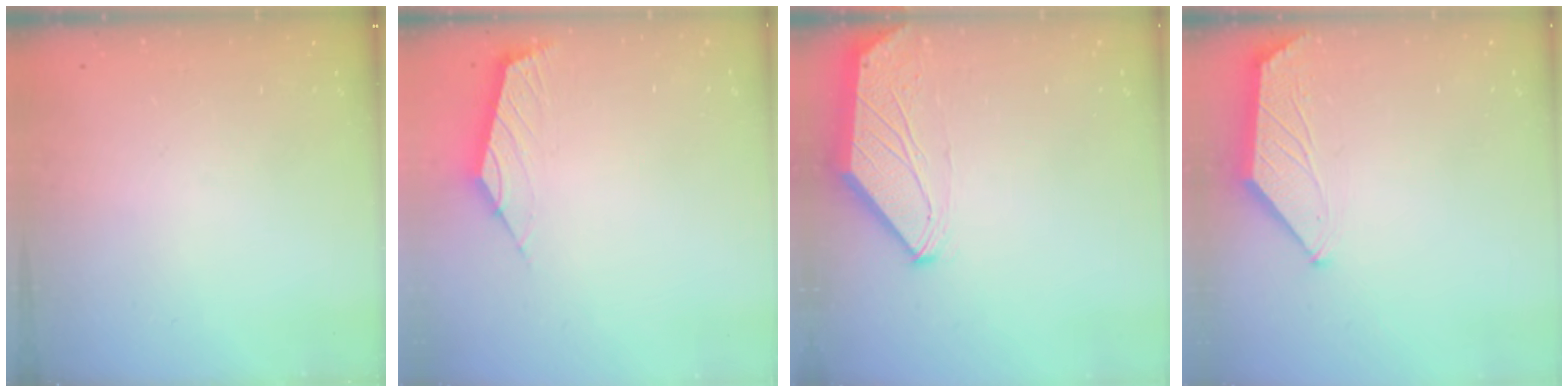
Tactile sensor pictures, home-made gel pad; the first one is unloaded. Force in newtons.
{"total": 2.5, "press": 2.4, "slide": 0.6}
{"total": 0.0}
{"total": 1.4, "press": 1.4, "slide": 0.2}